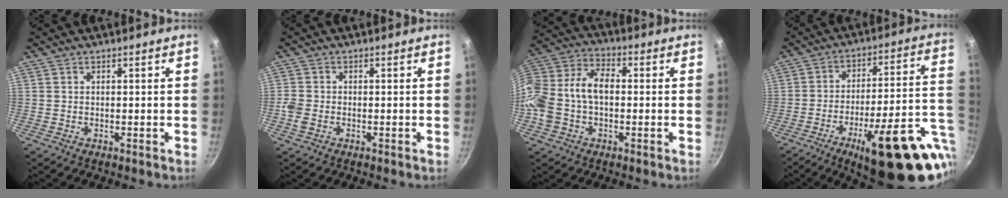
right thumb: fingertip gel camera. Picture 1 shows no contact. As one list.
[{"total": 2.6, "force": [-0.9, 1.9, 1.5], "torque": [-0.035, 0.005, -0.021]}, {"total": 15.8, "force": [-0.9, 10.8, 11.5], "torque": [-0.214, 0.047, -0.031]}, {"total": 25.7, "force": [-9.0, 8.0, 22.7], "torque": [-0.269, 0.019, -0.116]}]